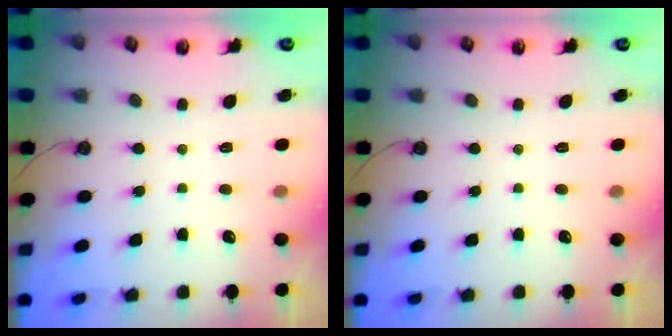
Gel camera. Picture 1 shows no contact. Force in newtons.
{"total": 0.0}